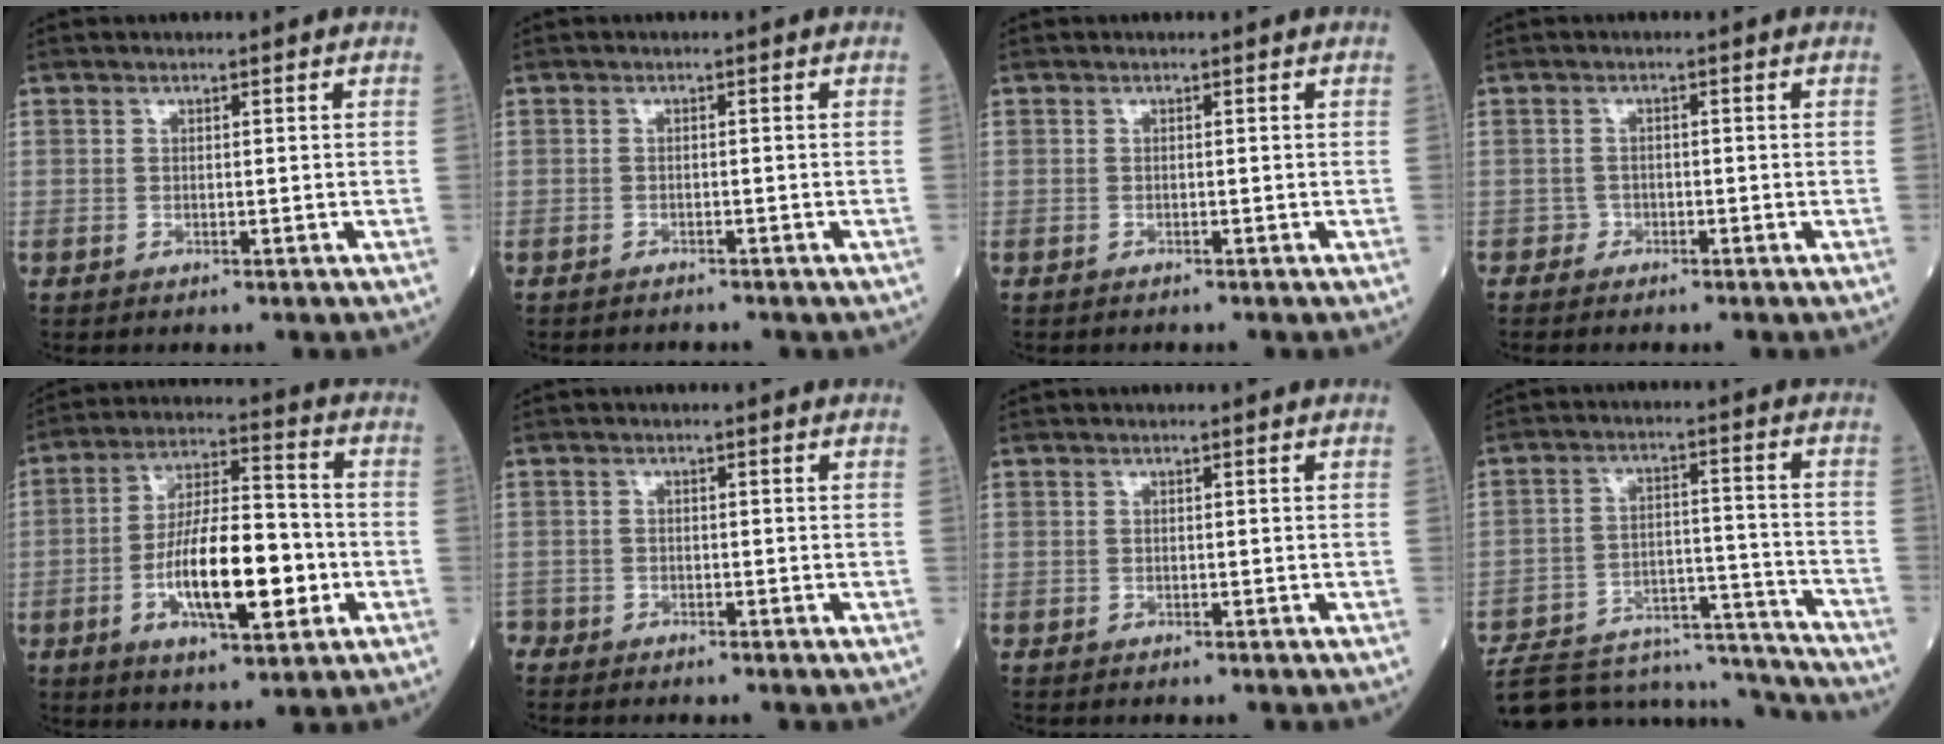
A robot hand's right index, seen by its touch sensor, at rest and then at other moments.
{"total": 4.0, "force": [-3.3, 1.6, 1.4], "torque": [-0.030, -0.006, -0.038]}
{"total": 1.1, "force": [-0.8, 0.6, 0.4], "torque": [-0.017, -0.002, -0.010]}
{"total": 1.6, "force": [-1.2, 1.1, -0.2], "torque": [-0.007, 0.004, -0.025]}
{"total": 15.2, "force": [-4.1, 4.6, 13.9], "torque": [-0.256, 0.007, -0.067]}
{"total": 4.6, "force": [-3.7, 2.5, 1.0], "torque": [-0.028, -0.005, -0.065]}
{"total": 0.9, "force": [-0.6, 0.5, 0.4], "torque": [-0.017, 0.000, -0.009]}
{"total": 23.9, "force": [-22.3, 4.2, 7.4], "torque": [-0.111, 0.015, -0.329]}